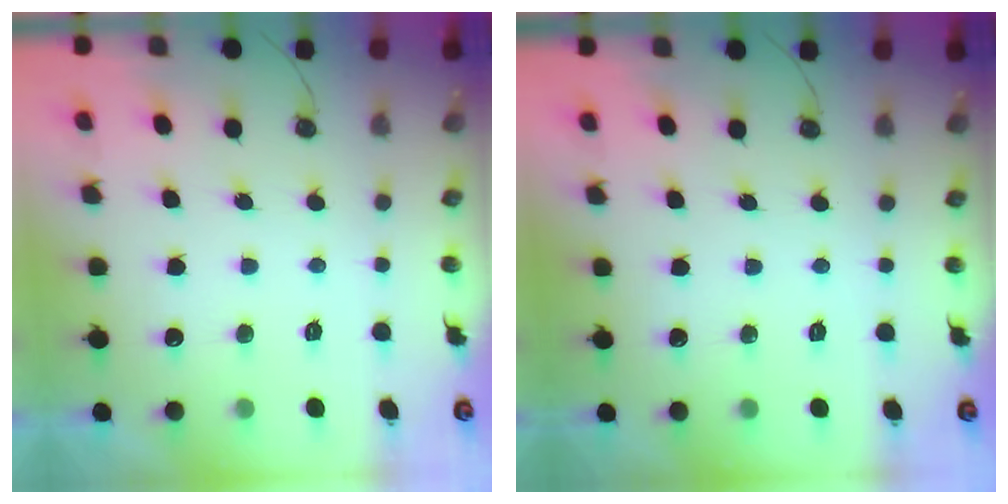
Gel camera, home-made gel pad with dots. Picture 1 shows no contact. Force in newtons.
{"total": 0.0}